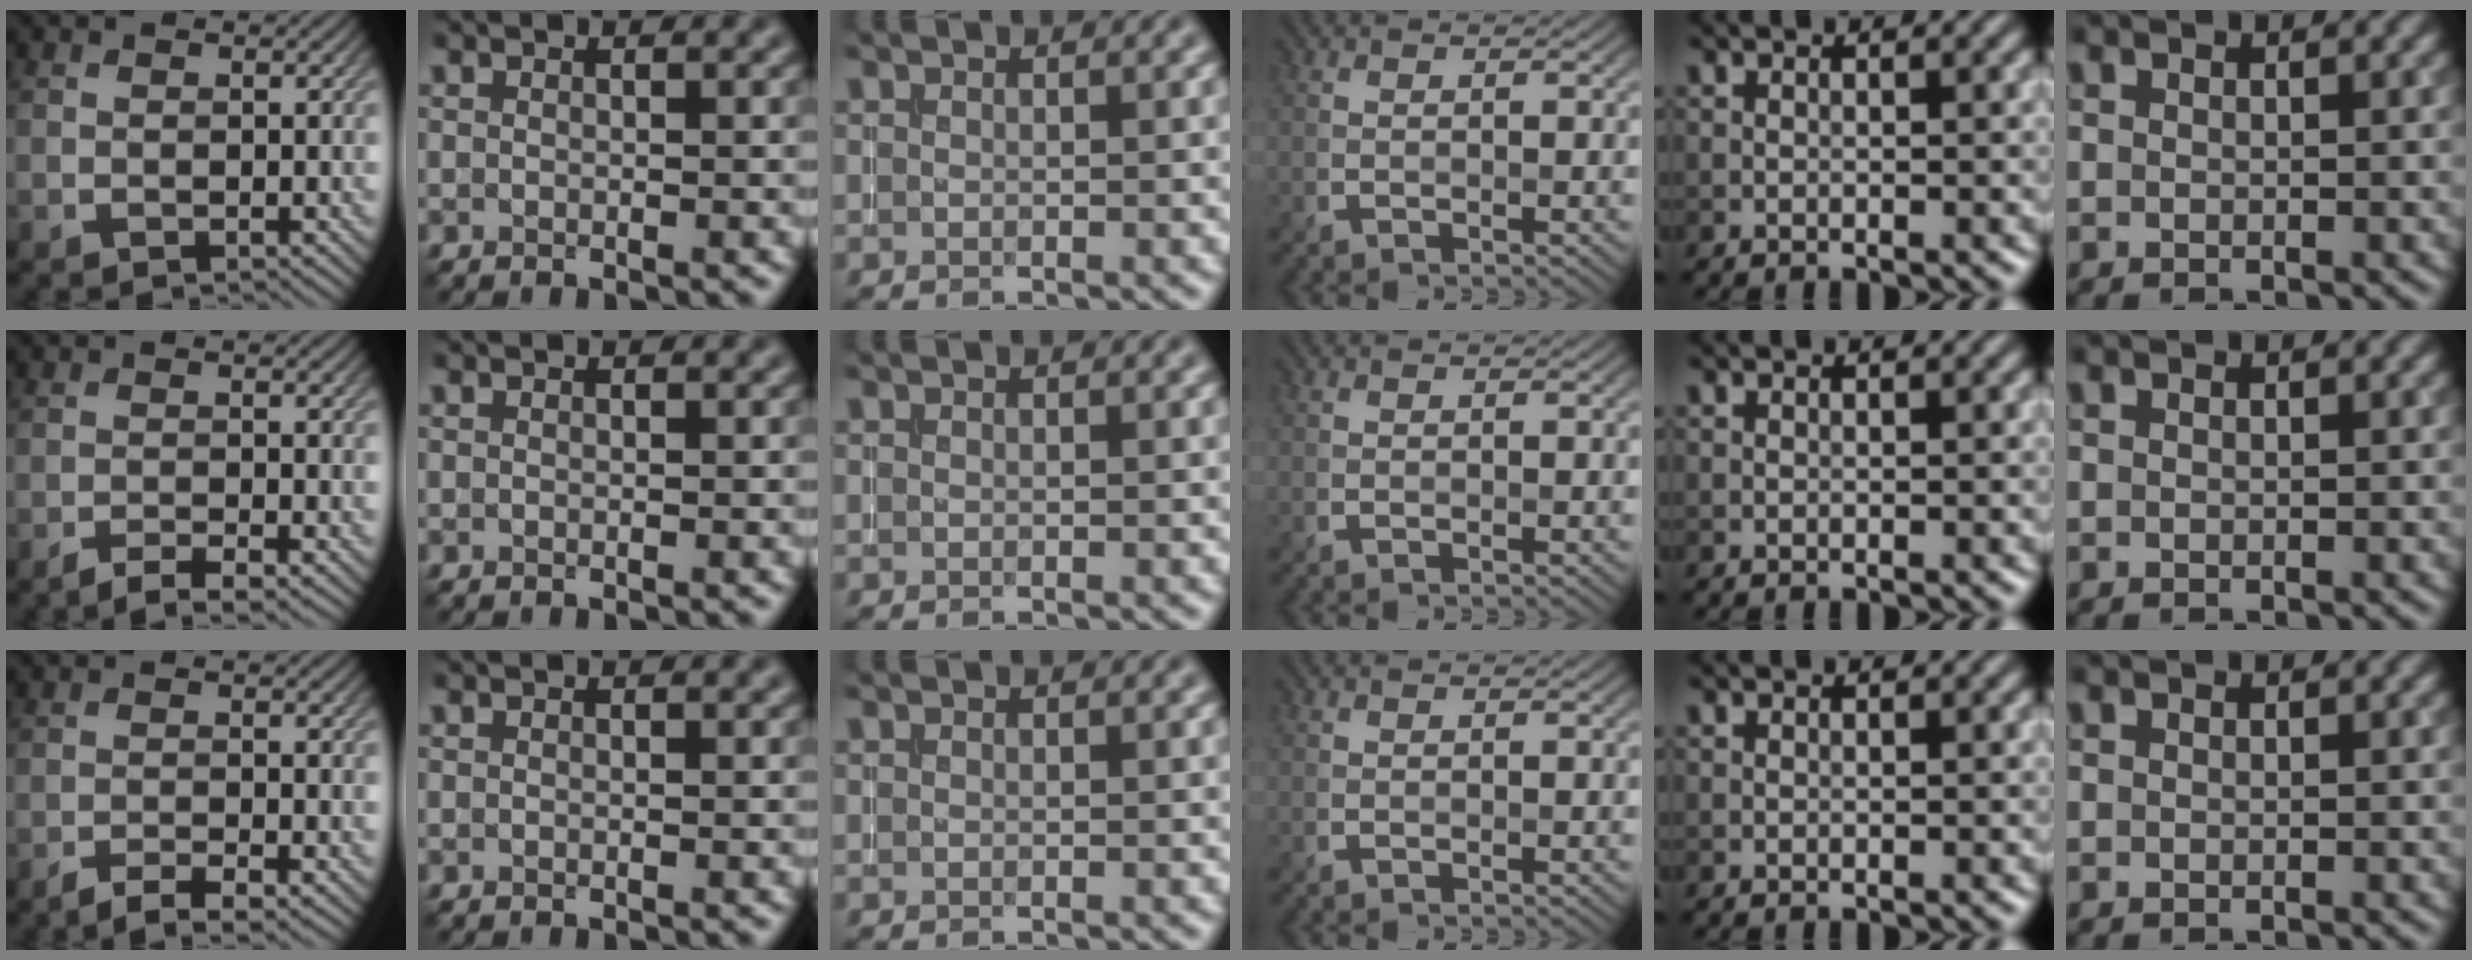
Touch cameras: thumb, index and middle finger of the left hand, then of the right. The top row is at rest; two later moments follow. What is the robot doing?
{"motion": "pour", "object": "almond"}